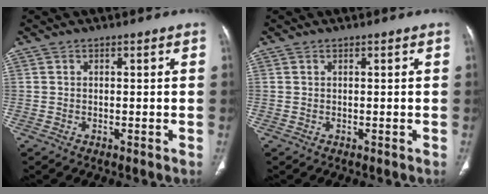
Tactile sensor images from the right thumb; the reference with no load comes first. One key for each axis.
{"total": 0.0}